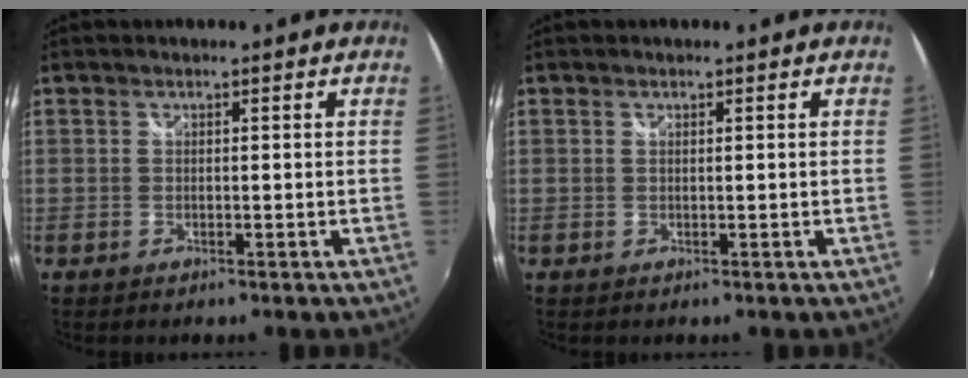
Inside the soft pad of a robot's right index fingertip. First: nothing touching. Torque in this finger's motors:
{"motor_torque": [-0.08, -0.01, 0.01, 0.01]}